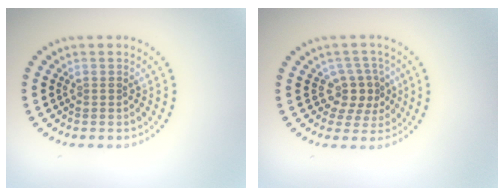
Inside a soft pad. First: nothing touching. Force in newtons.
{"total": 2.8, "press": 2.2, "slide": 1.7}